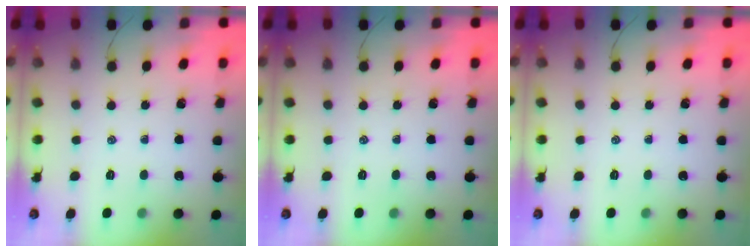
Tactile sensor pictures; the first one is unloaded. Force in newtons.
{"total": 0.0}
{"total": 0.0}